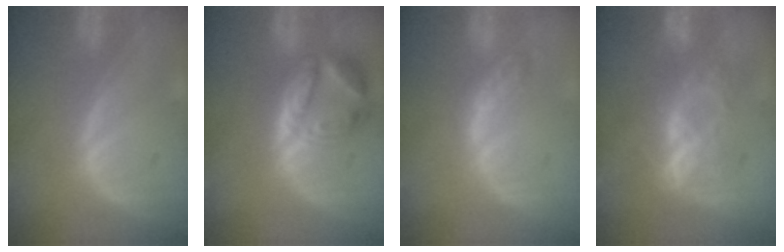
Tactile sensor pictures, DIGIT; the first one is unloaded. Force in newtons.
{"total": 8.1, "press": 7.2, "slide": 3.7}
{"total": 4.5, "press": 4.5, "slide": 0.5}
{"total": 6.9, "press": 6.0, "slide": 3.3}